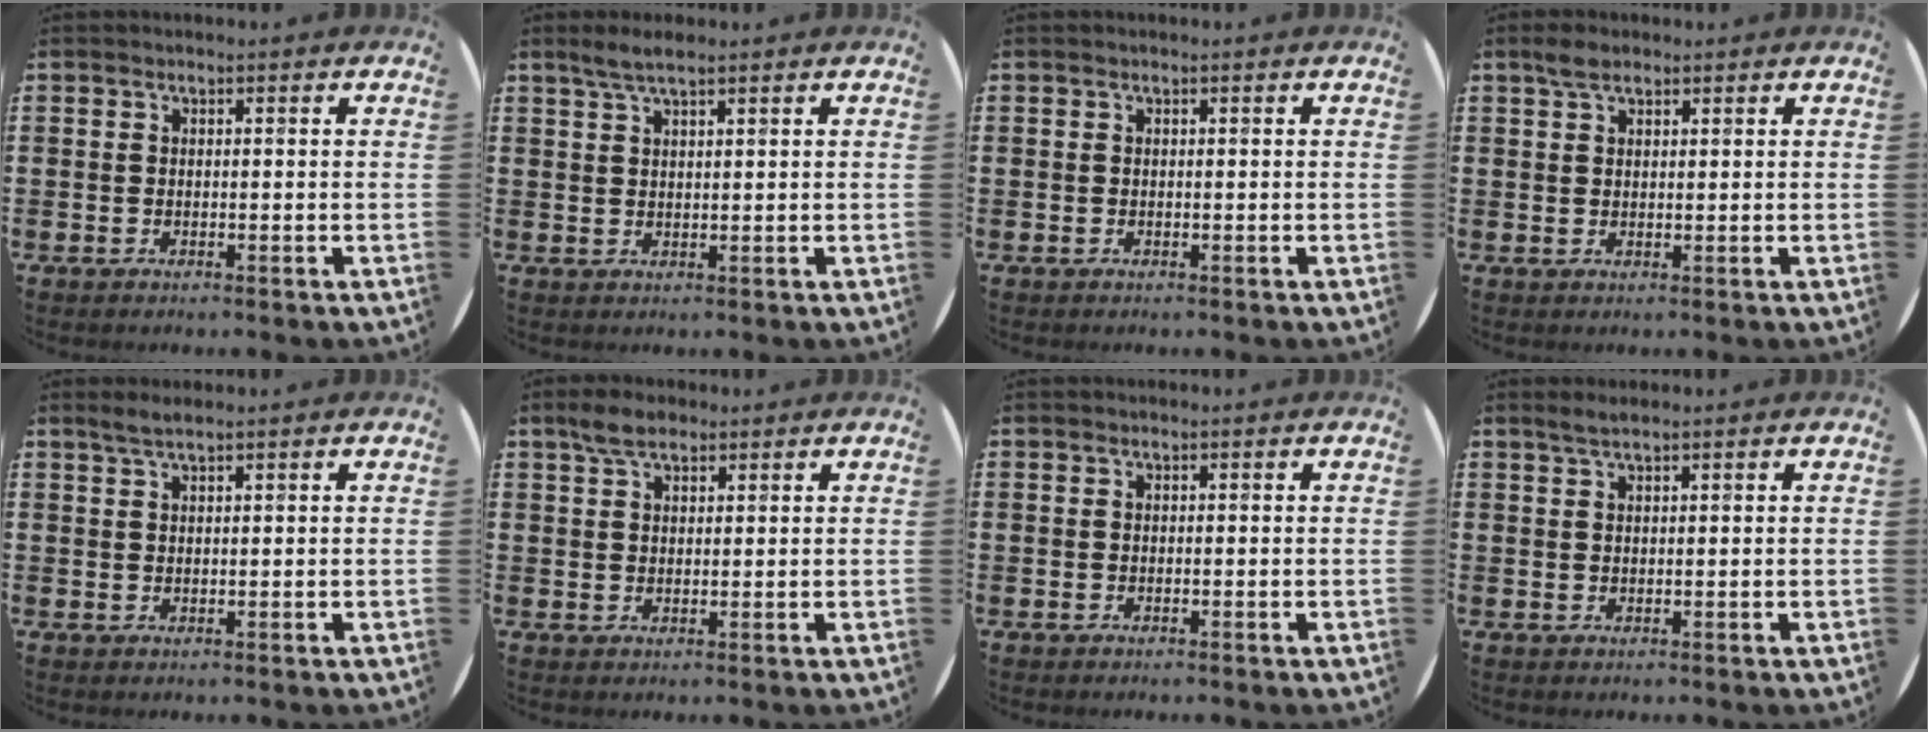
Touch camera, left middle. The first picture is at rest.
{"total": 2.6, "force": [2.0, 0.3, 1.6], "torque": [-0.033, 0.005, 0.036]}
{"total": 0.0}
{"total": 2.4, "force": [1.8, 1.1, 1.1], "torque": [-0.017, 0.003, 0.032]}
{"total": 1.6, "force": [1.3, 0.0, 0.9], "torque": [-0.019, 0.003, 0.024]}
{"total": 3.7, "force": [2.8, 1.6, 1.8], "torque": [-0.033, 0.004, 0.049]}
{"total": 0.0}
{"total": 1.5, "force": [1.2, 0.0, 0.8], "torque": [-0.017, 0.002, 0.021]}